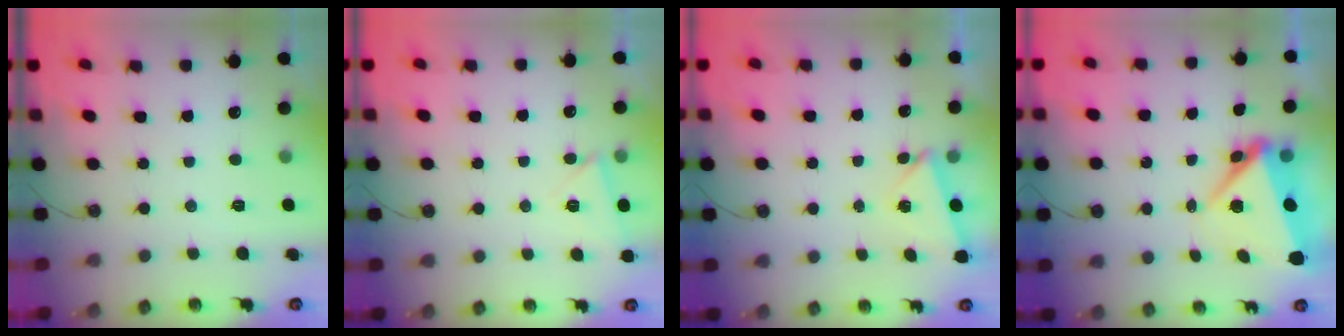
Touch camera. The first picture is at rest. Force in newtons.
{"total": 3.8, "press": 3.7, "slide": 0.9}
{"total": 2.6, "press": 1.9, "slide": 1.8}
{"total": 7.2, "press": 6.9, "slide": 2.3}